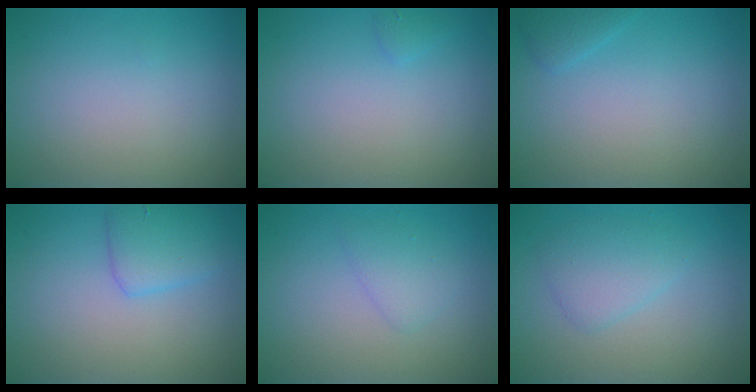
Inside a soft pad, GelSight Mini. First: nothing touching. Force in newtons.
{"total": 0.6, "press": 0.6, "slide": 0.1}
{"total": 1.1, "press": 1.1, "slide": 0.0}
{"total": 2.8, "press": 2.8, "slide": 0.1}
{"total": 1.7, "press": 1.7, "slide": 0.1}
{"total": 2.4, "press": 2.4, "slide": 0.1}